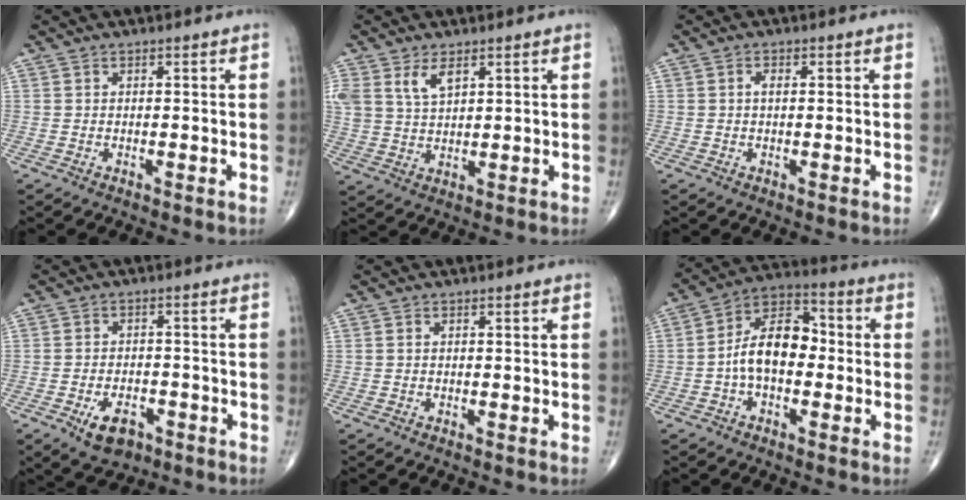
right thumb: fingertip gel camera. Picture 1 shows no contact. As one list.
[{"total": 6.7, "force": [3.4, 3.6, 4.5], "torque": [-0.085, -0.008, 0.076]}, {"total": 1.7, "force": [0.3, 0.8, 1.4], "torque": [-0.028, 0.005, 0.006]}, {"total": 6.5, "force": [-3.3, 3.9, 4.0], "torque": [-0.054, 0.015, -0.050]}, {"total": 0.0}, {"total": 11.7, "force": [-1.2, 7.0, 9.3], "torque": [-0.147, 0.041, -0.034]}]